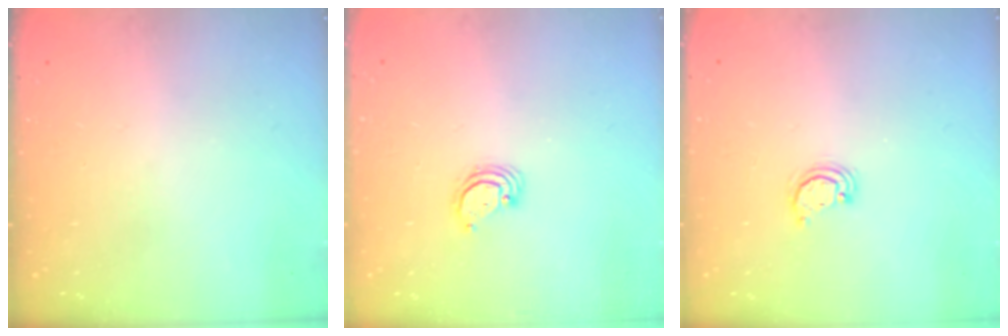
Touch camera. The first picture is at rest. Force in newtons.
{"total": 2.9, "press": 2.9, "slide": 0.3}
{"total": 2.5, "press": 2.5, "slide": 0.3}